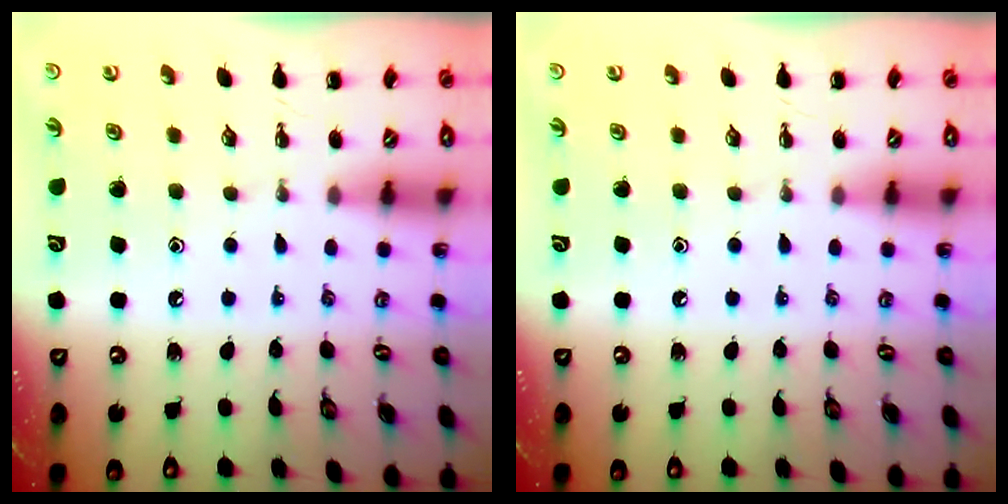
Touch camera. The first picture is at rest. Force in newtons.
{"total": 0.0}